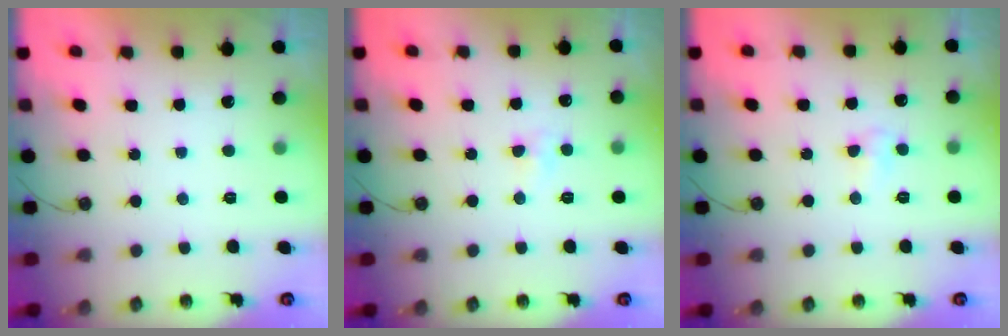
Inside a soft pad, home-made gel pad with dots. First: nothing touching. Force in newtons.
{"total": 3.9, "press": 3.8, "slide": 0.6}
{"total": 4.3, "press": 4.2, "slide": 0.9}